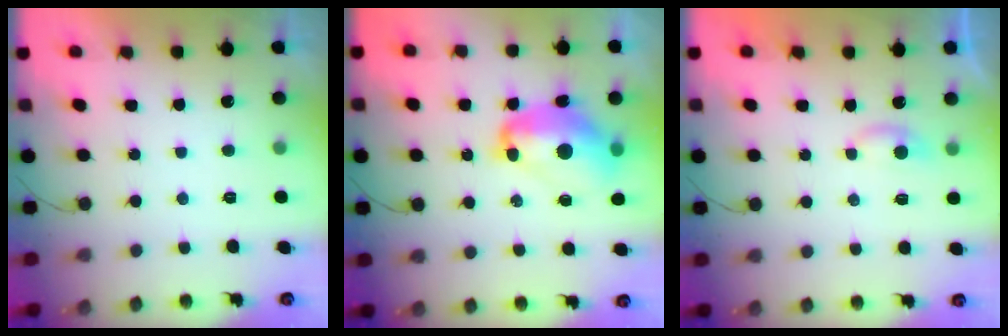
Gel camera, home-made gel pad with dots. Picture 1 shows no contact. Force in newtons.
{"total": 14.7, "press": 14.6, "slide": 1.5}
{"total": 3.3, "press": 3.2, "slide": 0.5}